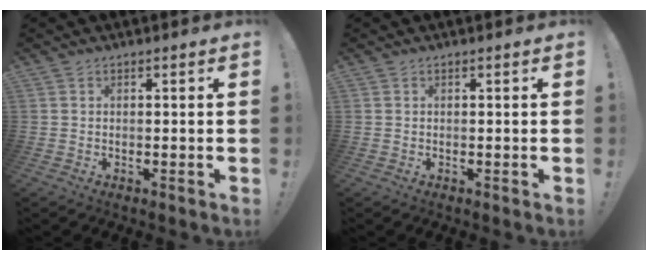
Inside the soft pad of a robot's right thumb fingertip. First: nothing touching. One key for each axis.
{"total": 0.0}